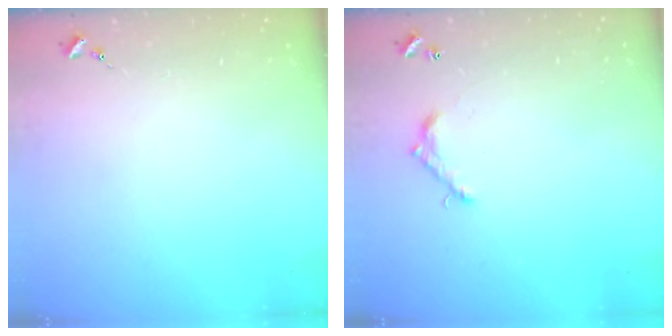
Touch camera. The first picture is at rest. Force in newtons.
{"total": 7.3, "press": 7.3, "slide": 0.6}